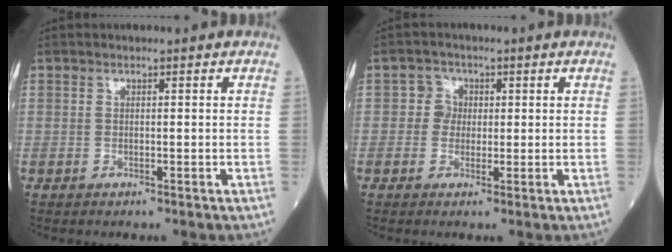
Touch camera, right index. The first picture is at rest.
{"total": 2.6, "force": [0.2, 2.6, 0.5], "torque": [0.000, 0.005, -0.001]}